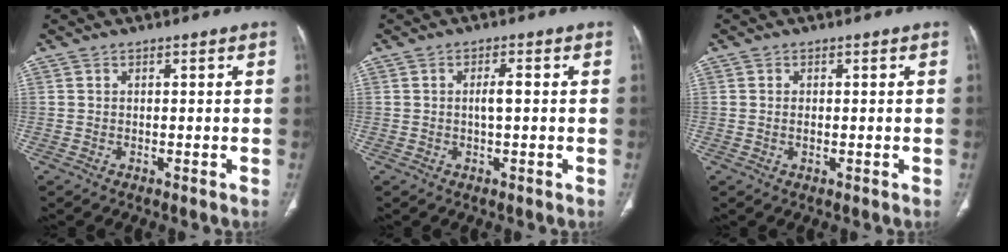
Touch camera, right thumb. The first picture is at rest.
{"total": 2.5, "force": [0.0, 0.7, 2.4], "torque": [-0.049, 0.005, 0.000]}
{"total": 1.1, "force": [0.0, 0.6, 0.9], "torque": [-0.019, -0.002, 0.001]}